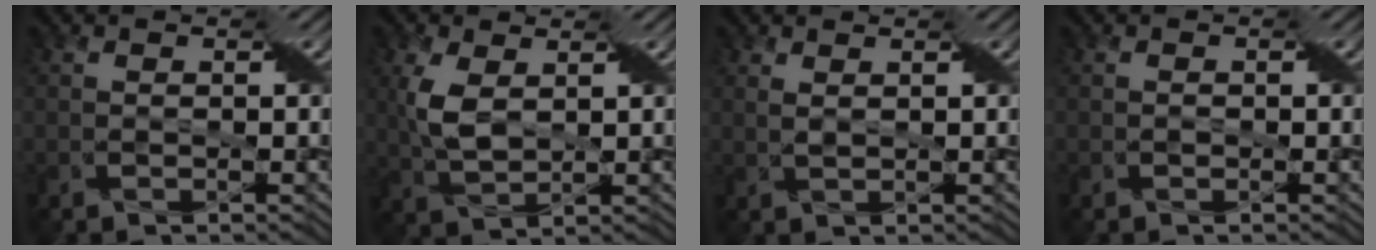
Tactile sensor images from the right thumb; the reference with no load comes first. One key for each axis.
{"total": 4.9, "fx": 1.3, "fy": 2.7, "fz": 3.9, "tx": -0.101, "ty": 0.004, "tz": 0.029}
{"total": 1.1, "fx": 0.9, "fy": 0.3, "fz": 0.6, "tx": -0.012, "ty": -0.006, "tz": 0.018}
{"total": 0.0}